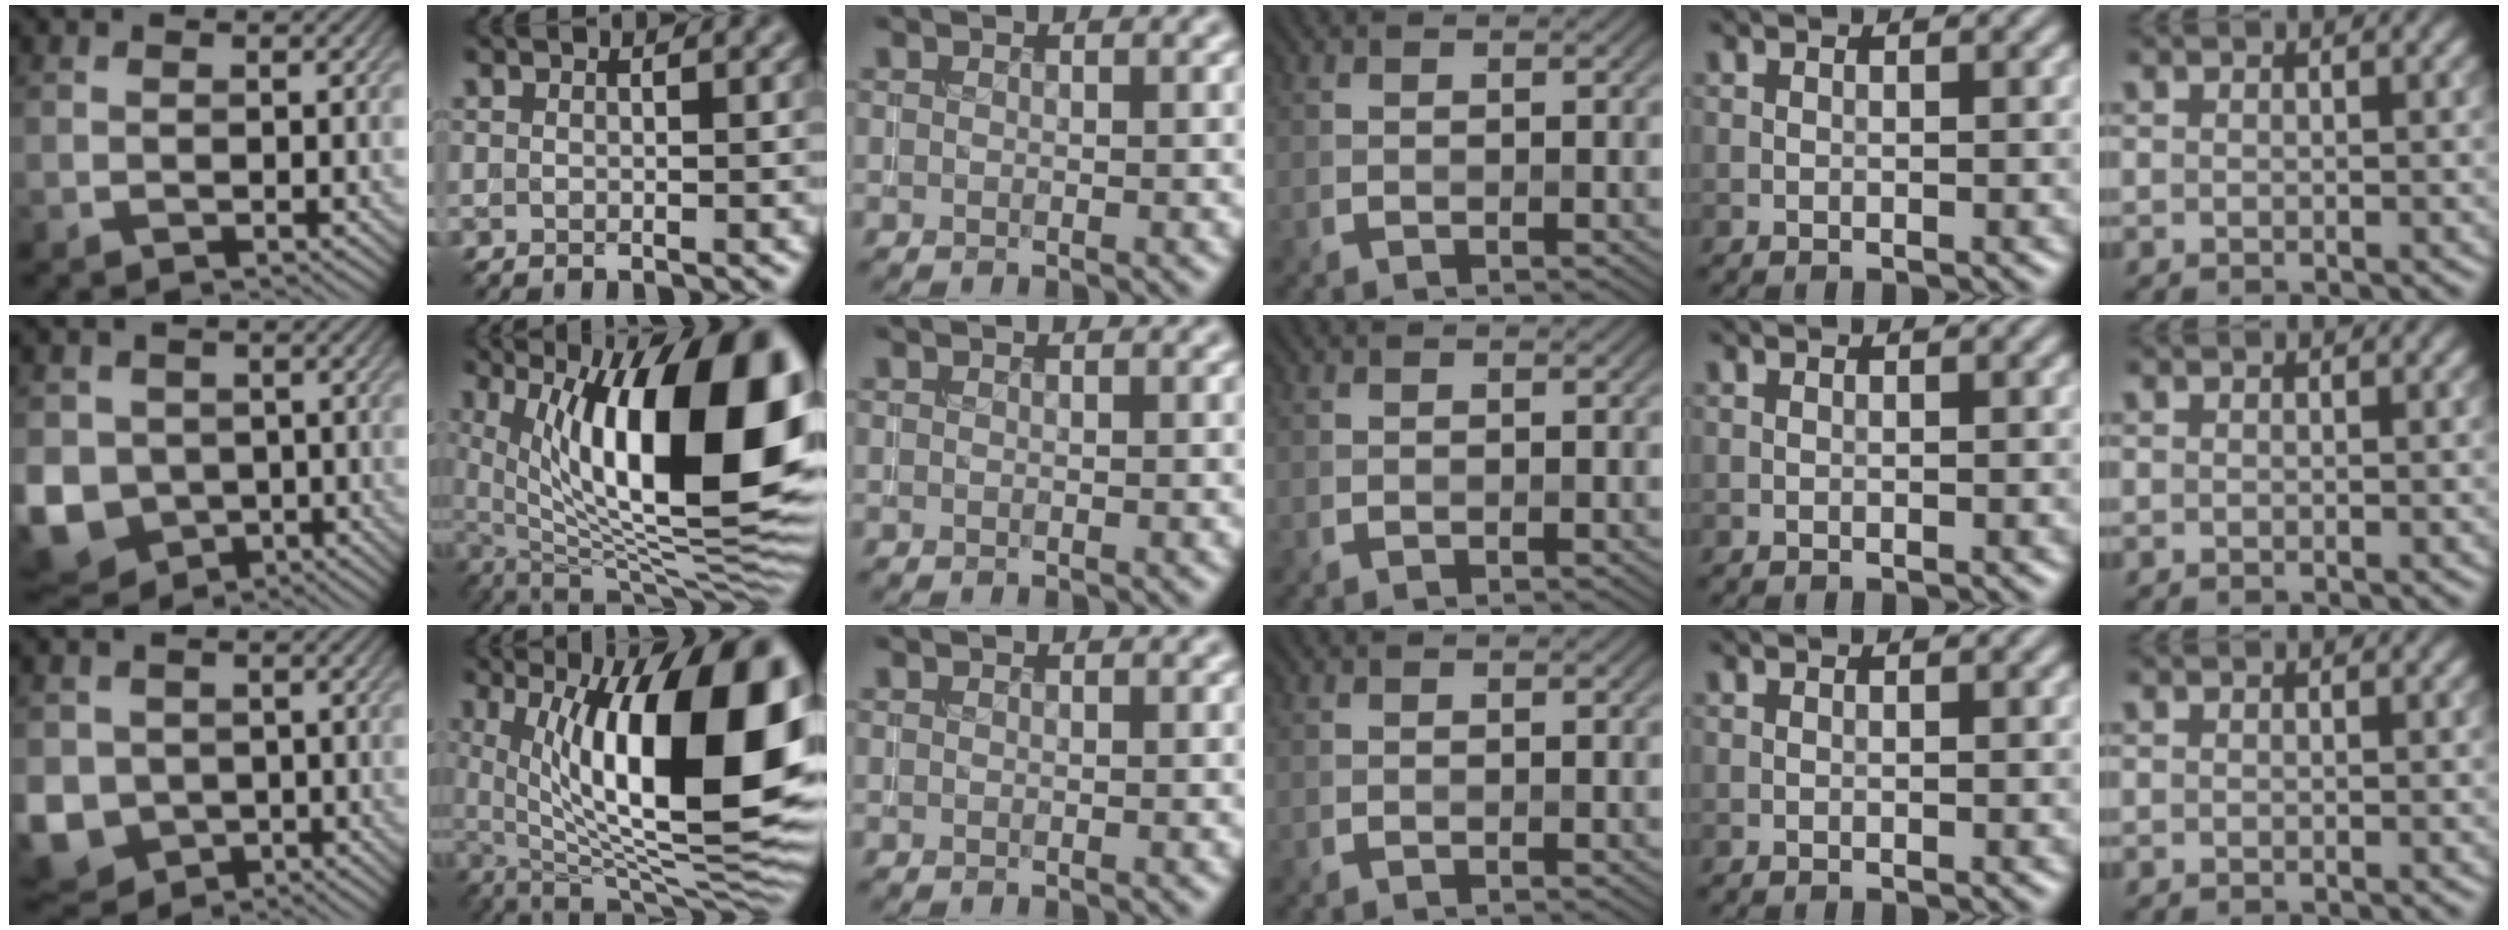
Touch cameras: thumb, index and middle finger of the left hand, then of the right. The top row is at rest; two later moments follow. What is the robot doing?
{"motion": "insert", "object": "coin"}